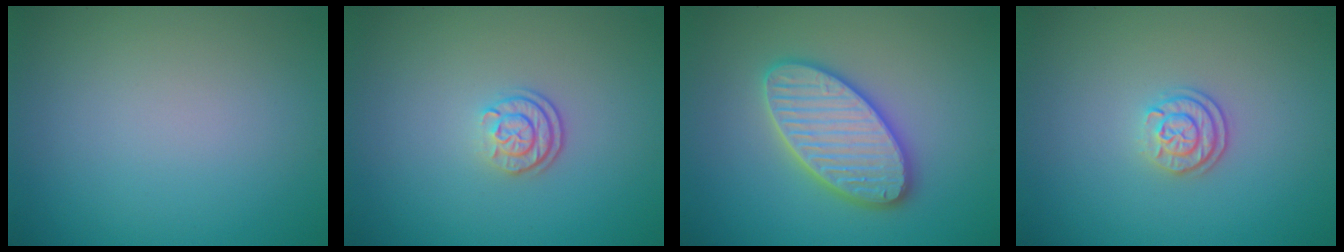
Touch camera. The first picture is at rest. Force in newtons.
{"total": 2.1, "press": 1.8, "slide": 1.2}
{"total": 5.8, "press": 5.7, "slide": 0.6}
{"total": 2.3, "press": 1.9, "slide": 1.2}